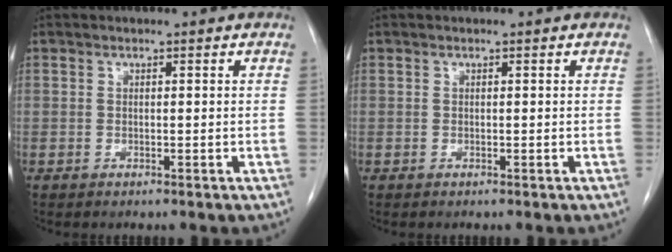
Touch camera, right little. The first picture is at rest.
{"total": 0.0}